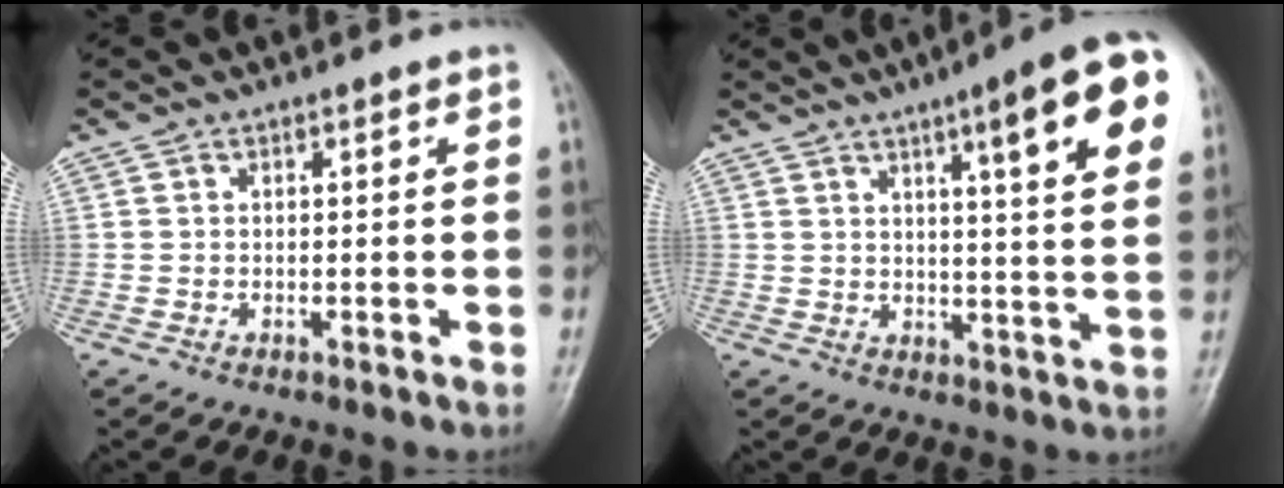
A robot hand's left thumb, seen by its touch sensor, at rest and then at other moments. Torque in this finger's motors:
{"motor_torque": [2.11, 2.08, 1.32, -1.46, 0.36]}